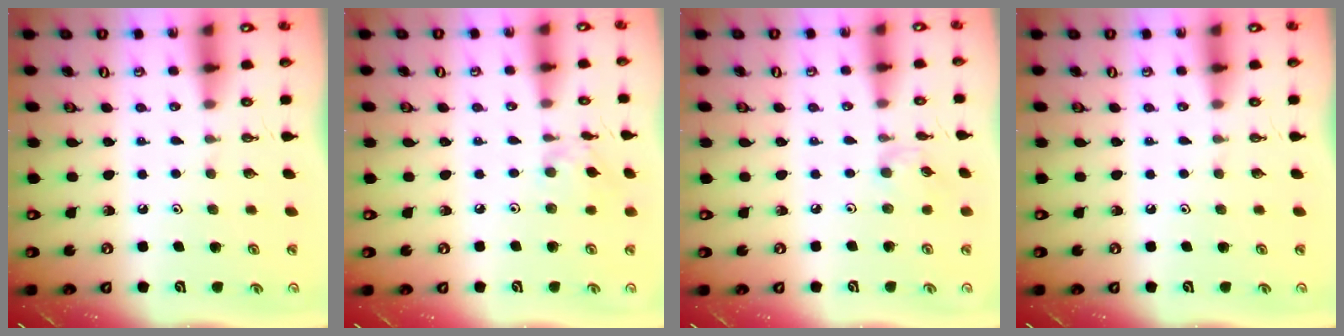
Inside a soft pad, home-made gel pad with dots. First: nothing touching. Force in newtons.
{"total": 4.7, "press": 4.7, "slide": 0.3}
{"total": 1.5, "press": 1.5, "slide": 0.4}
{"total": 0.0}